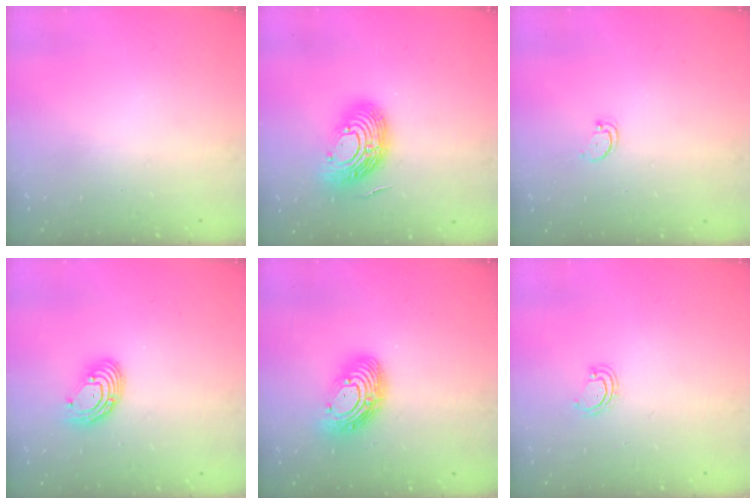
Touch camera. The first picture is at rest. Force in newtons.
{"total": 14.6, "press": 14.5, "slide": 1.7}
{"total": 2.5, "press": 2.4, "slide": 0.4}
{"total": 8.9, "press": 8.8, "slide": 0.8}
{"total": 14.0, "press": 14.0, "slide": 1.1}
{"total": 4.1, "press": 4.1, "slide": 0.3}